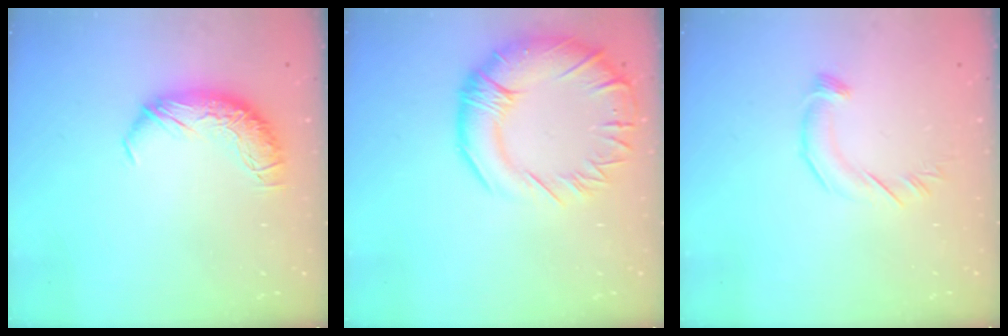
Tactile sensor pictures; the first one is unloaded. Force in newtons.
{"total": 9.6, "press": 9.0, "slide": 3.5}
{"total": 3.9, "press": 3.9, "slide": 0.4}